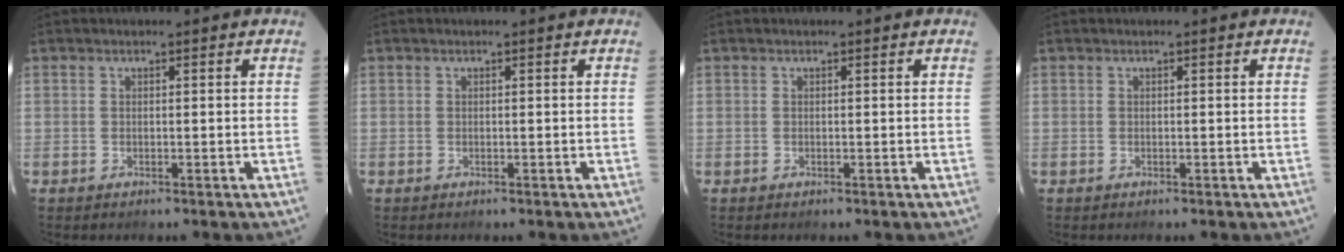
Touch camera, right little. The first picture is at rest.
{"total": 0.0}
{"total": 0.0}
{"total": 0.0}